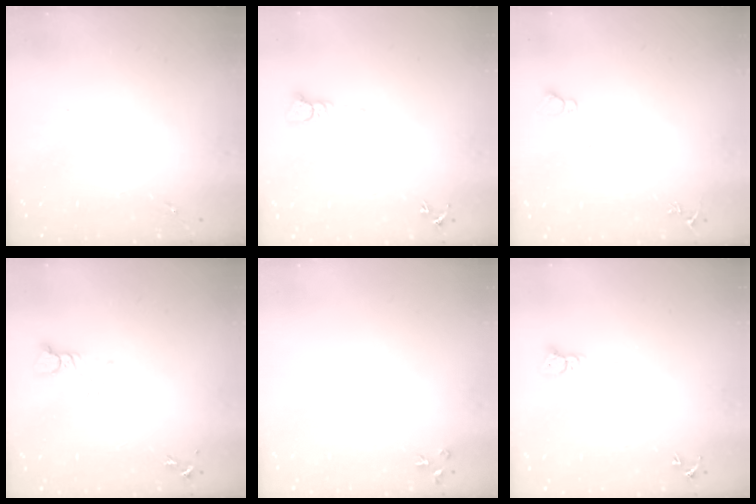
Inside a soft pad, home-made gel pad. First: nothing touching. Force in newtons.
{"total": 4.7, "press": 4.7, "slide": 0.3}
{"total": 6.7, "press": 6.7, "slide": 0.8}
{"total": 3.2, "press": 3.2, "slide": 0.2}
{"total": 3.5, "press": 3.5, "slide": 0.4}
{"total": 3.3, "press": 3.3, "slide": 0.3}